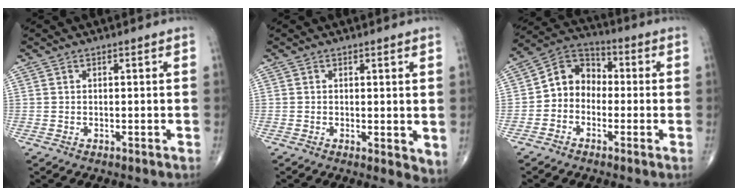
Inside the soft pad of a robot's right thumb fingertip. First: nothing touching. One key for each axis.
{"total": 3.7, "fx": 0.2, "fy": 1.5, "fz": 3.4, "tx": -0.042, "ty": -0.013, "tz": 0.003}
{"total": 8.4, "fx": -1.2, "fy": 7.0, "fz": 4.5, "tx": -0.048, "ty": 0.039, "tz": -0.042}